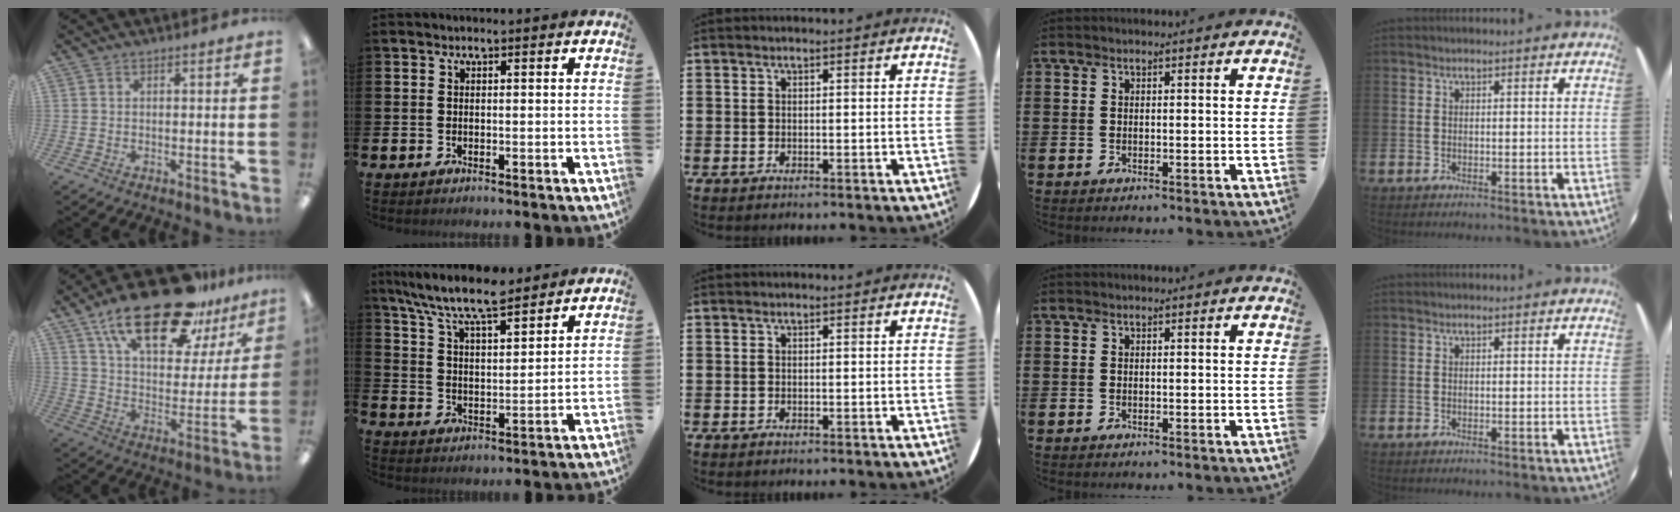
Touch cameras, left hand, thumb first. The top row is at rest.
{"thumb": {"total": 24.1, "force": [16.6, 9.5, 14.6], "torque": [-0.233, -0.094, 0.281]}, "index": {"total": 8.9, "force": [8.0, 1.3, 3.7], "torque": [-0.098, -0.040, 0.145]}}